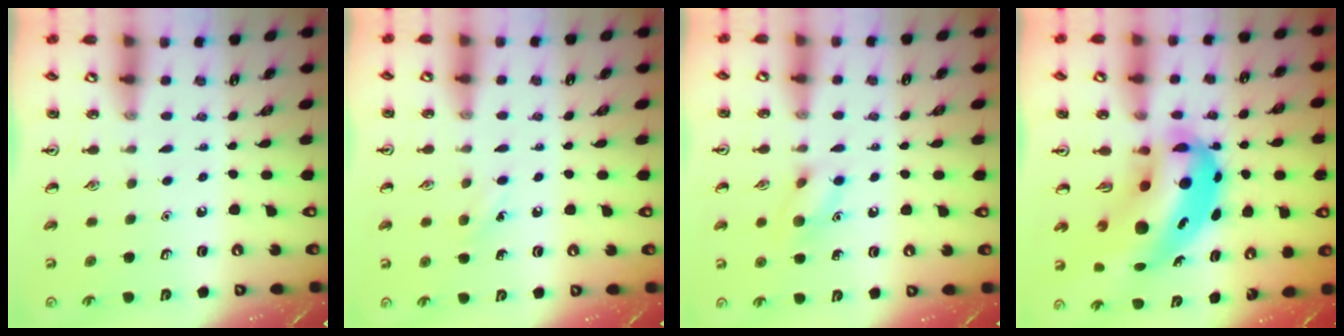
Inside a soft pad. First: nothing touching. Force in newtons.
{"total": 5.4, "press": 5.1, "slide": 1.7}
{"total": 8.3, "press": 8.2, "slide": 1.4}
{"total": 14.6, "press": 14.1, "slide": 4.1}